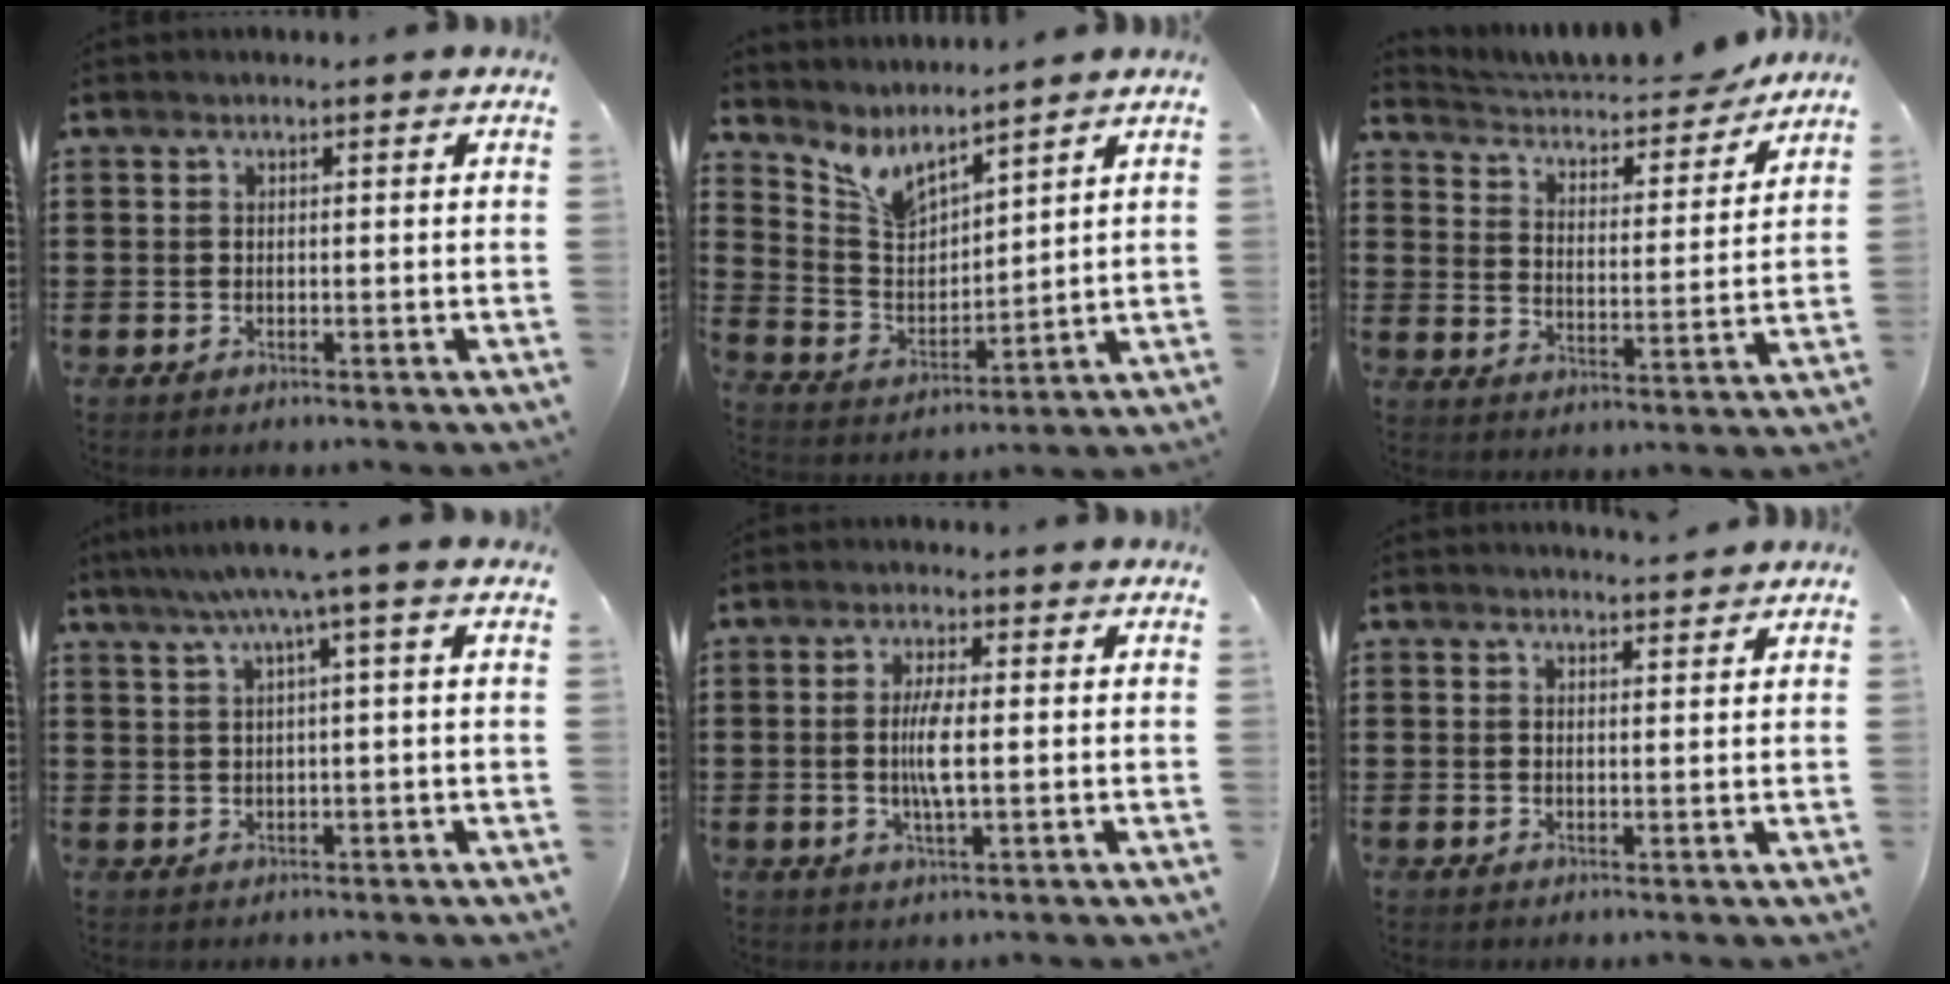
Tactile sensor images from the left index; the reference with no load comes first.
{"total": 6.1, "force": [5.4, 1.6, 2.3], "torque": [-0.070, -0.029, 0.097]}
{"total": 5.3, "force": [5.1, 1.0, 1.3], "torque": [-0.052, -0.034, 0.086]}
{"total": 5.2, "force": [2.4, -0.7, 4.6], "torque": [-0.092, -0.005, 0.037]}
{"total": 5.1, "force": [-0.1, 1.0, 5.0], "torque": [-0.104, -0.003, -0.008]}
{"total": 2.1, "force": [2.1, 0.0, 0.3], "torque": [-0.011, -0.002, 0.041]}